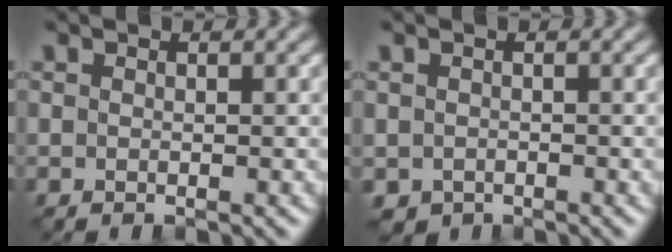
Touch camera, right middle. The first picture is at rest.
{"total": 1.2, "force": [-0.7, 0.9, 0.3], "torque": [-0.007, -0.007, -0.015]}